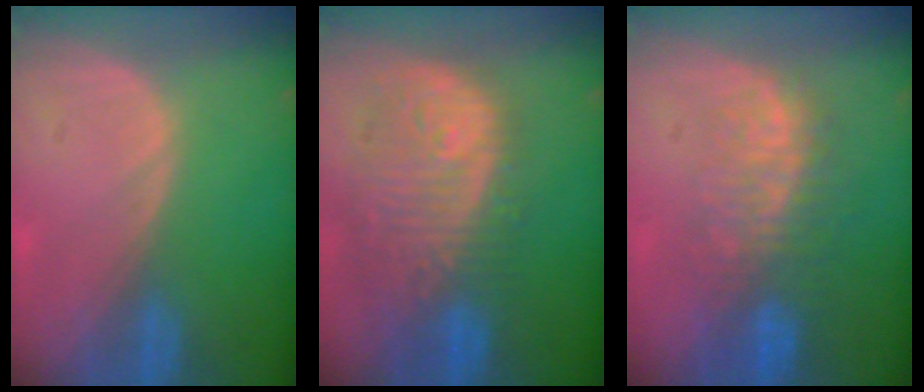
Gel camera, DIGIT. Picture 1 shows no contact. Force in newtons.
{"total": 12.0, "press": 10.7, "slide": 5.4}
{"total": 8.7, "press": 7.8, "slide": 3.8}